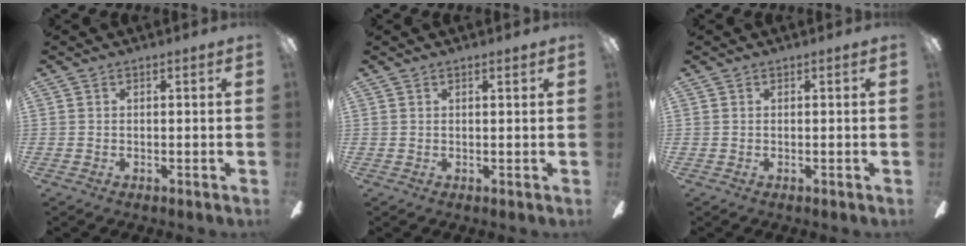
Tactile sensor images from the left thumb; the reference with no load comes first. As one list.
[{"total": 1.2, "force": [0.7, 0.1, 0.9], "torque": [-0.021, -0.001, 0.013]}, {"total": 0.0}]